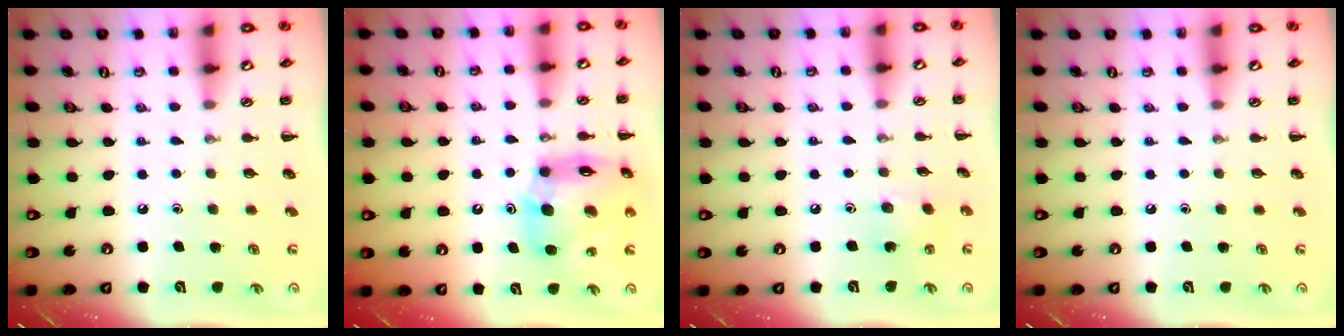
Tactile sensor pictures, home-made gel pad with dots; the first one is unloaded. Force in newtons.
{"total": 13.2, "press": 12.8, "slide": 3.2}
{"total": 3.9, "press": 3.8, "slide": 0.9}
{"total": 0.0}